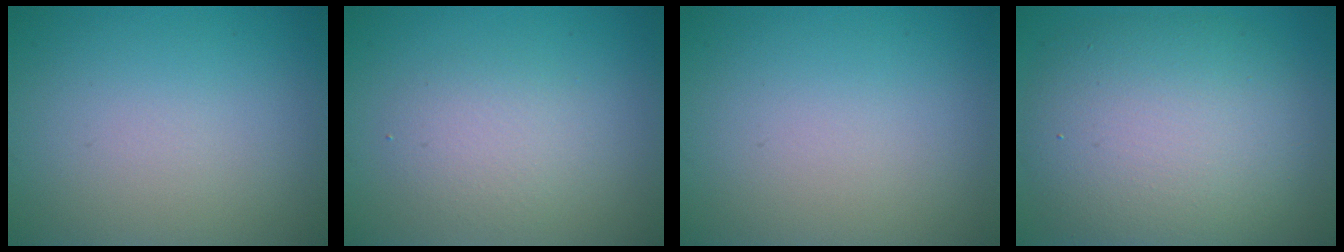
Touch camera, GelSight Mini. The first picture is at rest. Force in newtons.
{"total": 2.3, "press": 2.3, "slide": 0.0}
{"total": 0.0}
{"total": 9.9, "press": 9.9, "slide": 0.4}